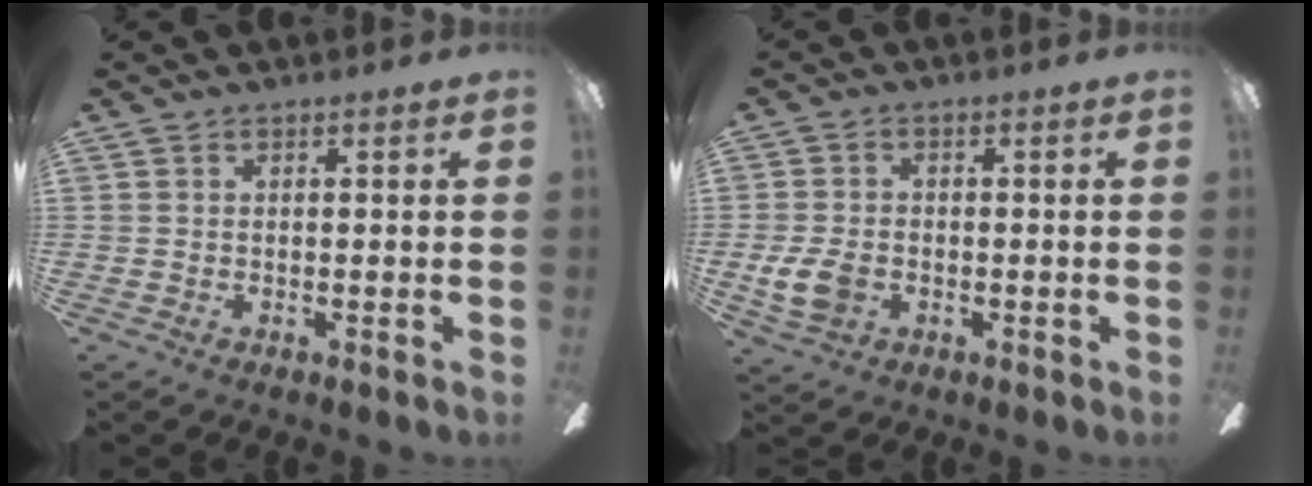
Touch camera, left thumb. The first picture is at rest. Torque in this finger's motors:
{"motor_torque": [-0.04, 0.83, 0.24, -0.26, 0.02]}